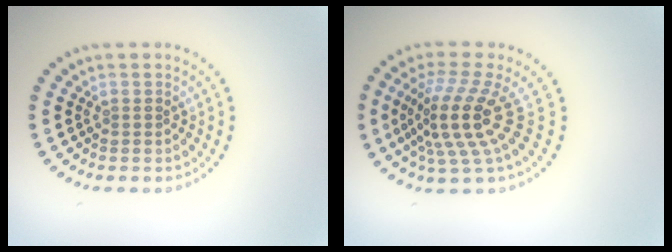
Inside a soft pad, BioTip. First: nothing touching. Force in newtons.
{"total": 5.1, "press": 3.6, "slide": 3.6}